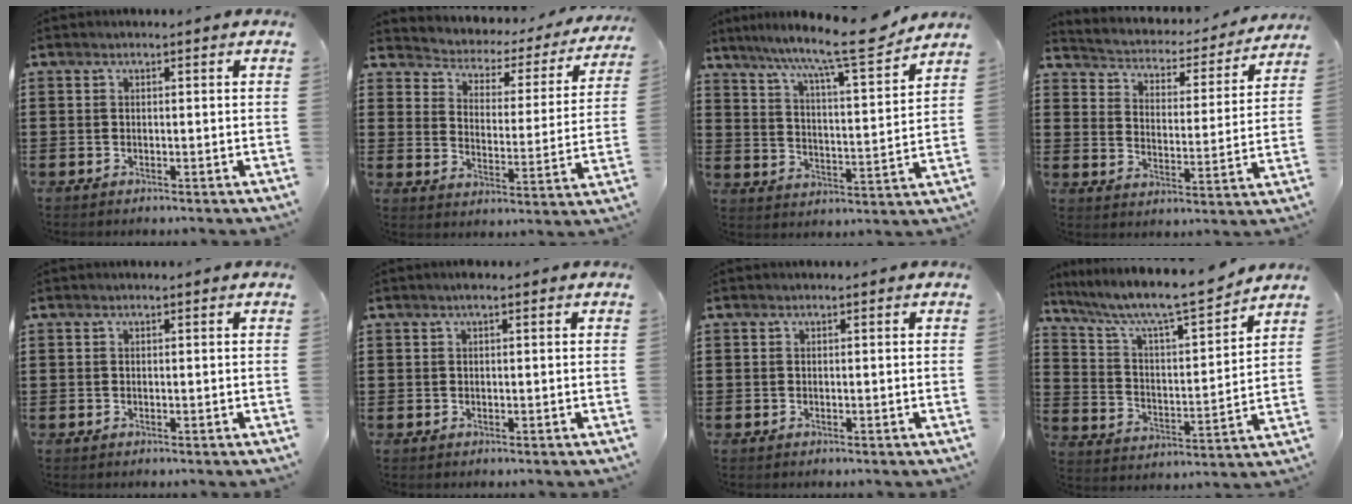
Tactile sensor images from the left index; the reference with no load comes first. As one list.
[{"total": 2.3, "force": [2.0, 1.0, 0.2], "torque": [-0.024, -0.026, 0.022]}, {"total": 10.9, "force": [9.4, 0.0, 5.5], "torque": [-0.116, -0.063, 0.149]}, {"total": 2.4, "force": [2.3, 0.7, 0.2], "torque": [-0.024, -0.030, 0.028]}, {"total": 0.0}, {"total": 0.8, "force": [0.4, 0.1, 0.7], "torque": [-0.014, 0.000, 0.007]}, {"total": 0.0}, {"total": 7.6, "force": [6.5, 0.7, 3.9], "torque": [-0.104, -0.045, 0.104]}]